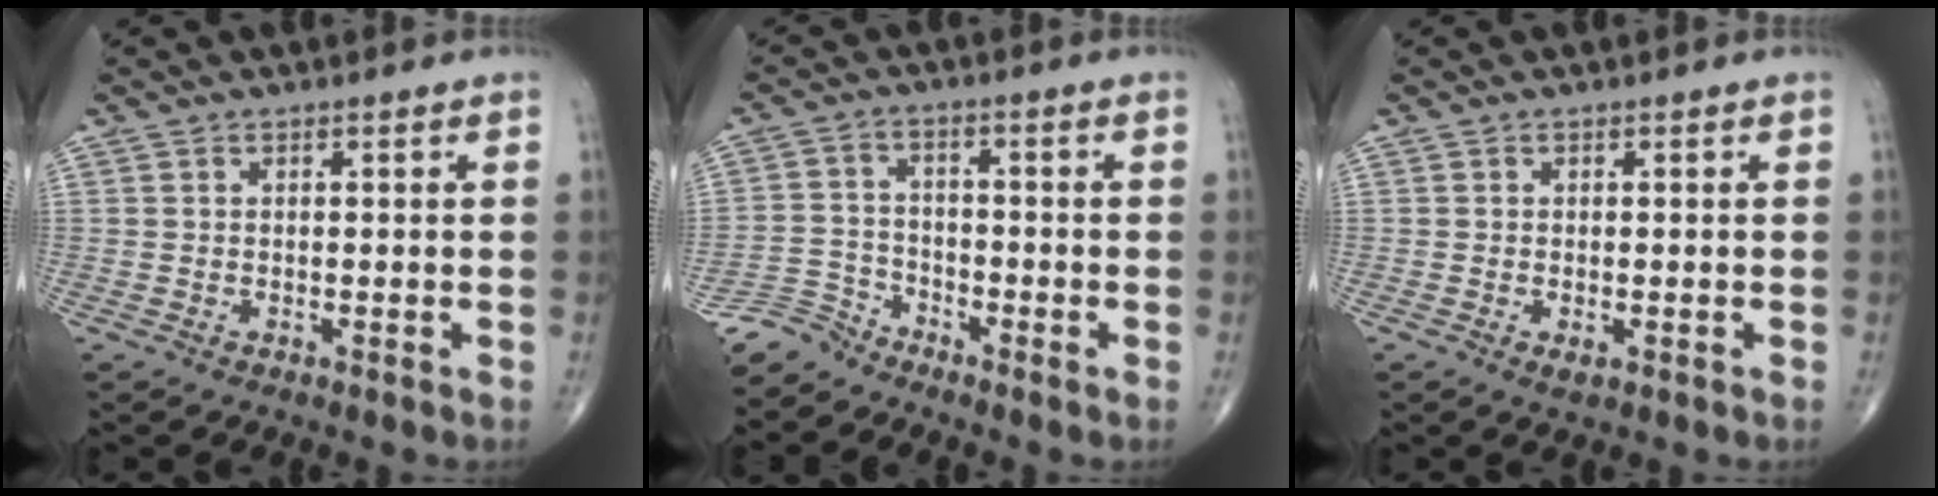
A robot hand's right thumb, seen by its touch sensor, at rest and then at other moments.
{"total": 4.7, "force": [-4.5, 1.1, -0.7], "torque": [0.018, 0.022, -0.098]}
{"total": 1.2, "force": [-0.4, 0.6, 1.0], "torque": [-0.016, -0.003, -0.005]}